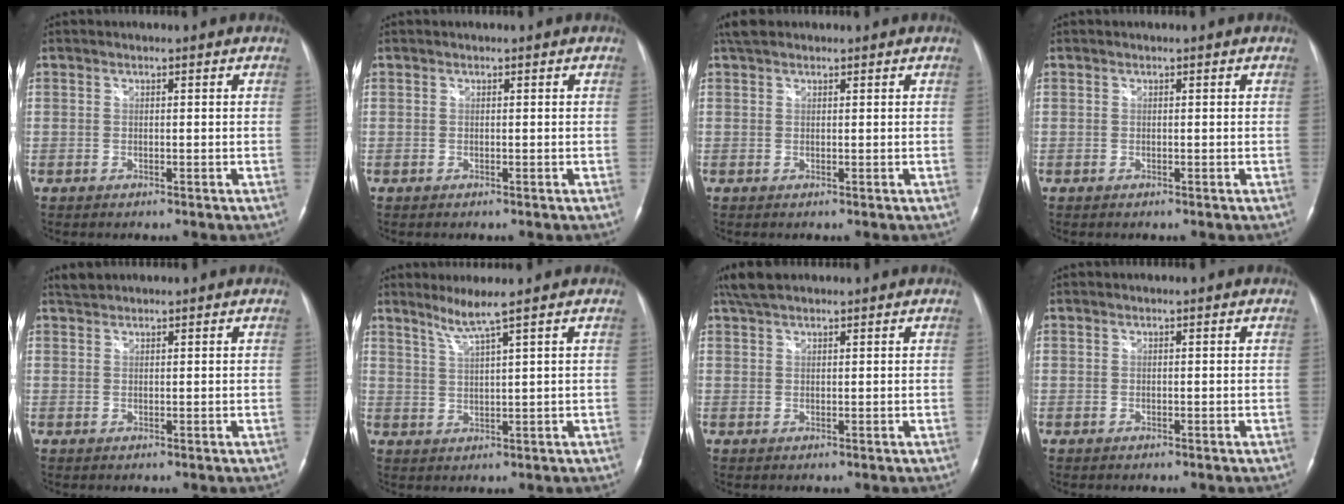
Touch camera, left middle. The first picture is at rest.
{"total": 0.0}
{"total": 2.6, "force": [2.1, 1.1, 1.0], "torque": [-0.022, 0.020, 0.037]}
{"total": 0.0}
{"total": 1.4, "force": [1.4, 0.2, 0.1], "torque": [-0.010, 0.010, 0.032]}
{"total": 4.0, "force": [2.8, -1.4, 2.6], "torque": [-0.053, -0.010, 0.058]}
{"total": 4.1, "force": [3.4, 1.1, 2.0], "torque": [-0.048, 0.021, 0.067]}
{"total": 0.0}